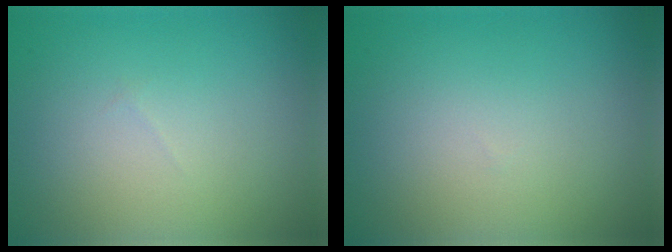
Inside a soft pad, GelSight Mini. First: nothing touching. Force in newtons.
{"total": 0.0}